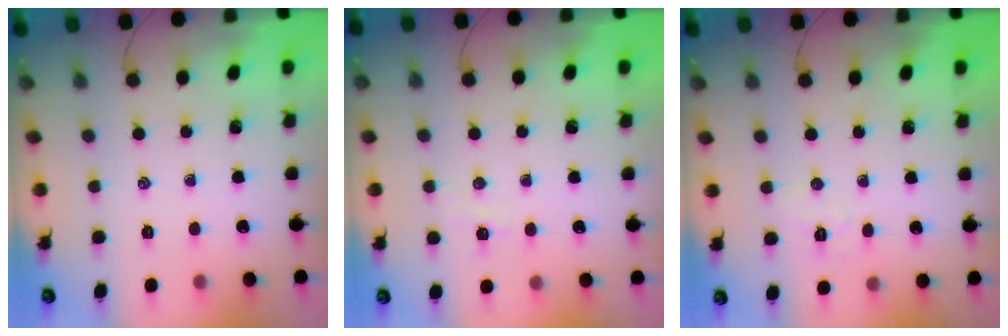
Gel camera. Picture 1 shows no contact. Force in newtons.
{"total": 3.4, "press": 3.3, "slide": 0.6}
{"total": 4.5, "press": 4.4, "slide": 0.9}